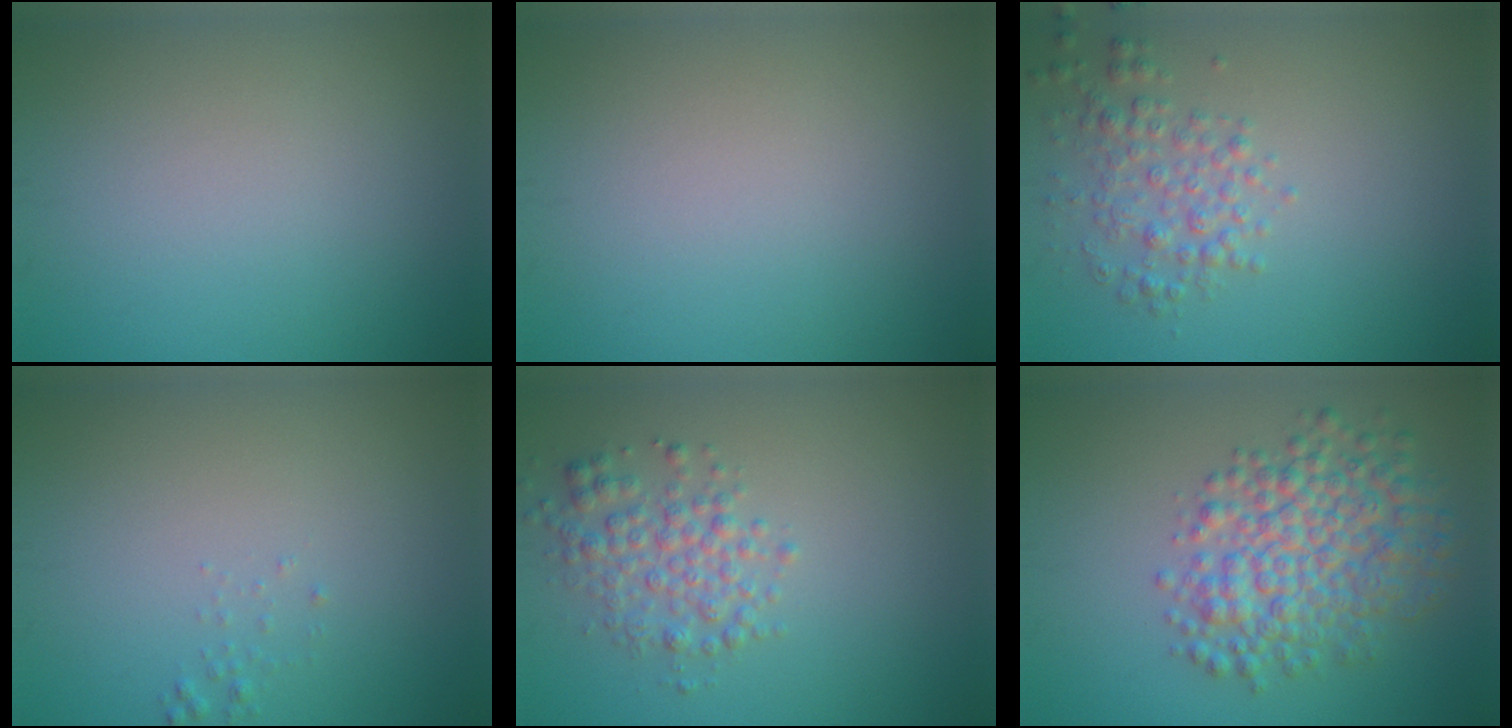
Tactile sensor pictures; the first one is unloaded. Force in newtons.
{"total": 0.0}
{"total": 2.7, "press": 2.7, "slide": 0.1}
{"total": 0.5, "press": 0.5, "slide": 0.0}
{"total": 3.1, "press": 3.1, "slide": 0.0}
{"total": 7.0, "press": 7.0, "slide": 0.2}